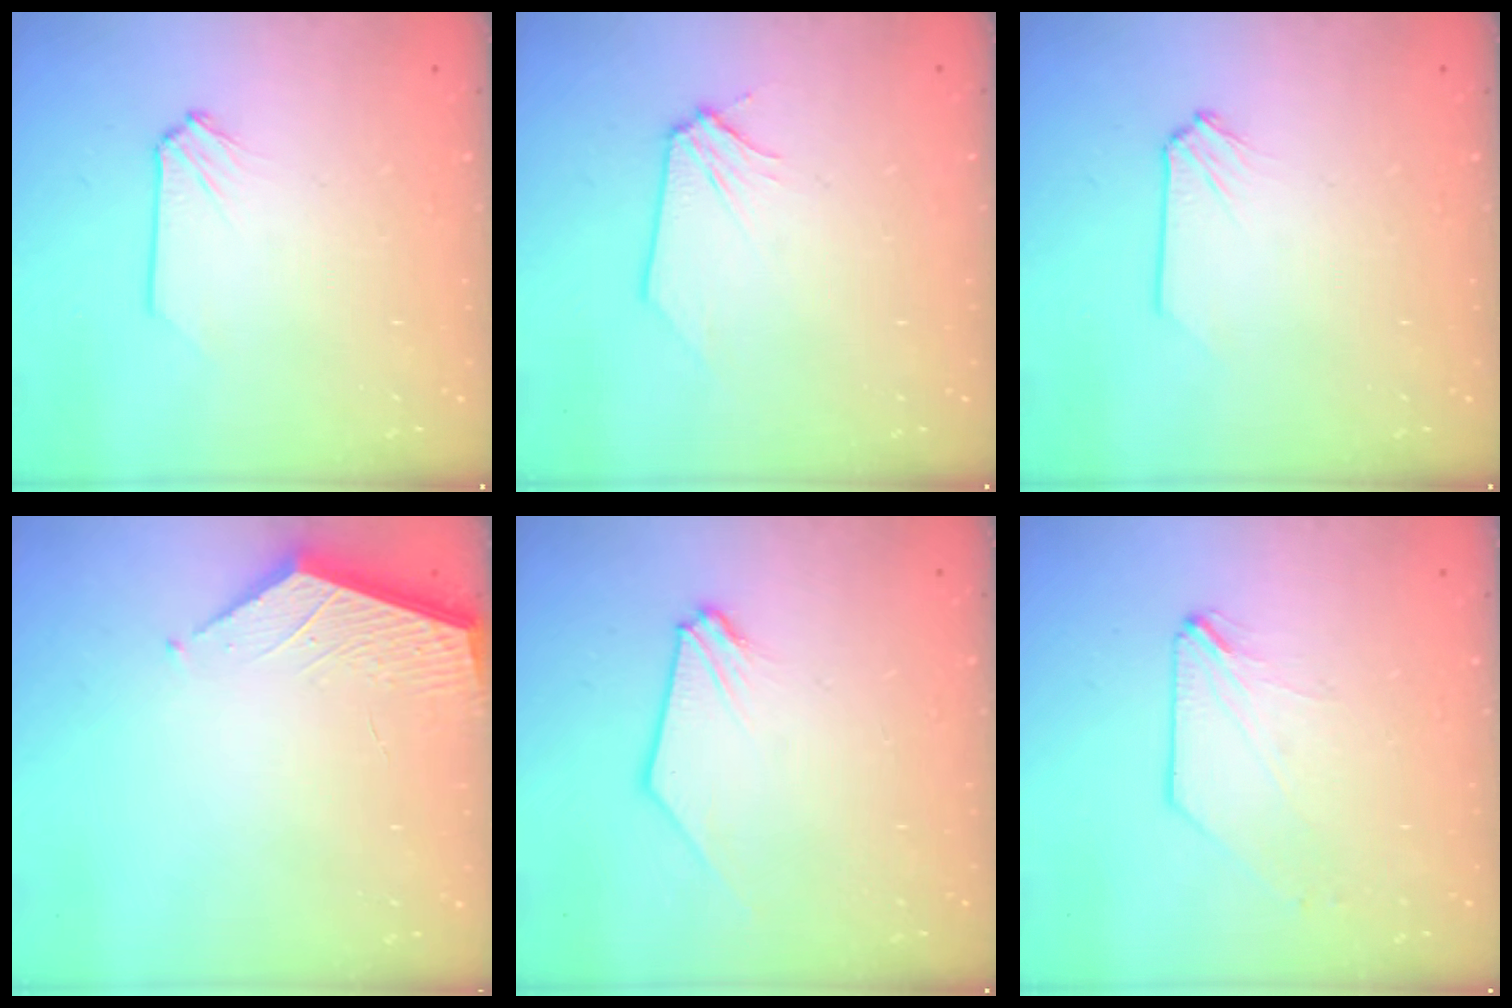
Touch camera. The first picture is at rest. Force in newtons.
{"total": 0.0}
{"total": 0.0}
{"total": 2.1, "press": 2.1, "slide": 0.2}
{"total": 0.9, "press": 0.8, "slide": 0.2}
{"total": 1.4, "press": 1.4, "slide": 0.2}